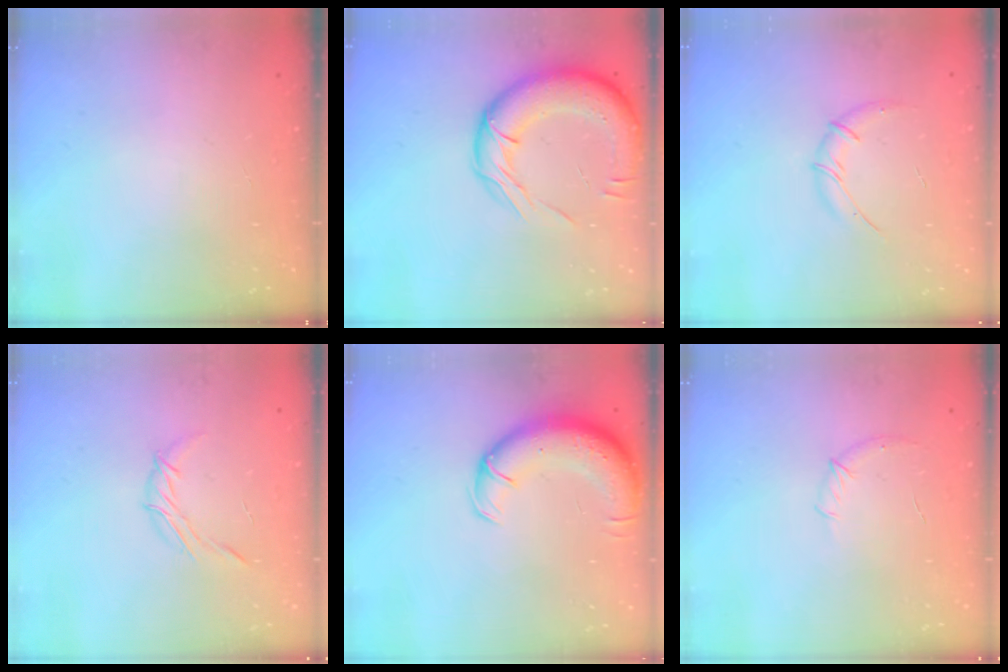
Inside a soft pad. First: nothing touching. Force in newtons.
{"total": 16.5, "press": 16.1, "slide": 3.4}
{"total": 7.9, "press": 7.8, "slide": 1.2}
{"total": 4.8, "press": 4.7, "slide": 1.0}
{"total": 12.0, "press": 11.7, "slide": 2.8}
{"total": 6.2, "press": 6.0, "slide": 1.6}